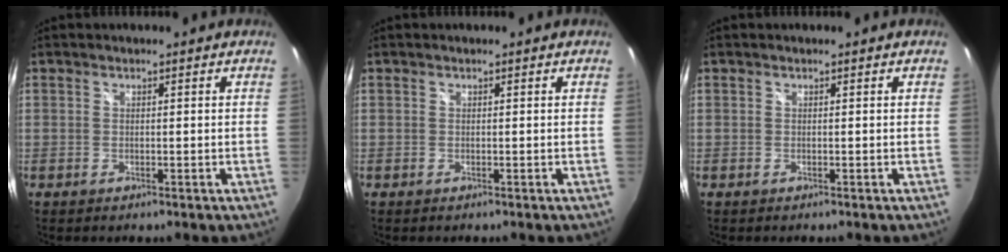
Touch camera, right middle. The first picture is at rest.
{"total": 0.0}
{"total": 0.0}